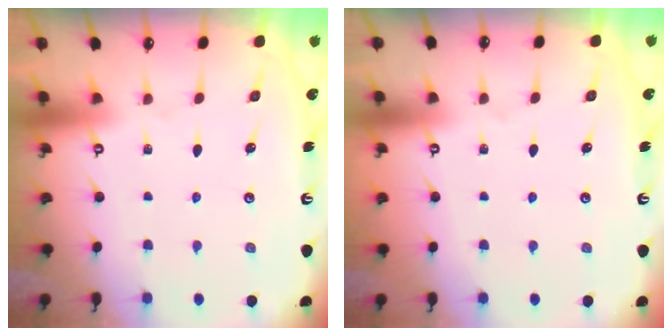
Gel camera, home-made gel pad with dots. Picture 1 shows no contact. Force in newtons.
{"total": 0.9, "press": 0.9, "slide": 0.2}